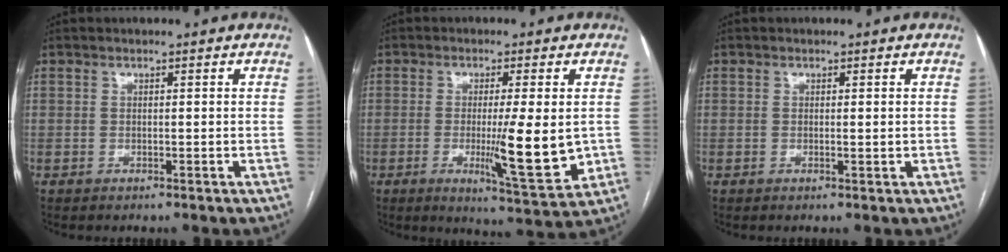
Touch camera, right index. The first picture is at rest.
{"total": 10.7, "force": [-1.2, 1.4, 10.6], "torque": [-0.155, -0.022, -0.014]}
{"total": 1.0, "force": [0.0, 0.3, 0.9], "torque": [-0.013, -0.003, 0.002]}